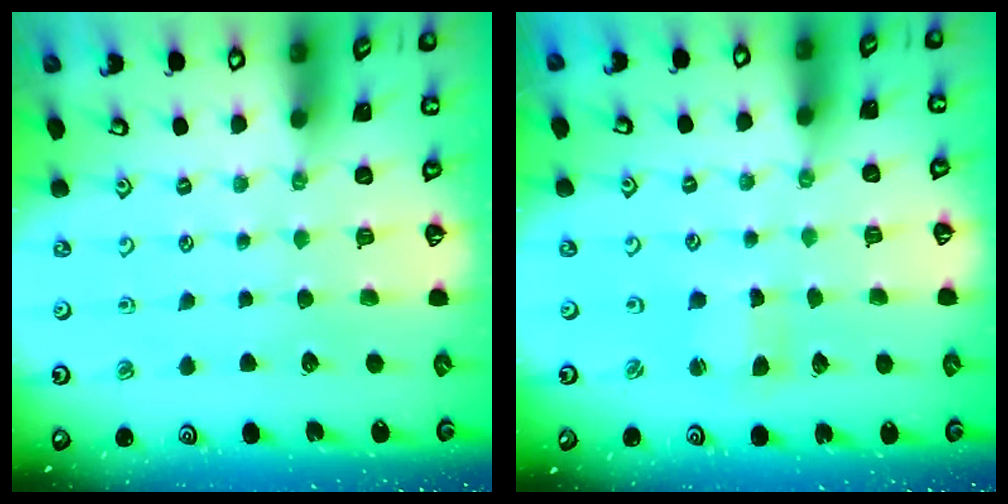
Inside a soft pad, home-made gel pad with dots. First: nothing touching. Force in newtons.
{"total": 1.8, "press": 1.8, "slide": 0.3}